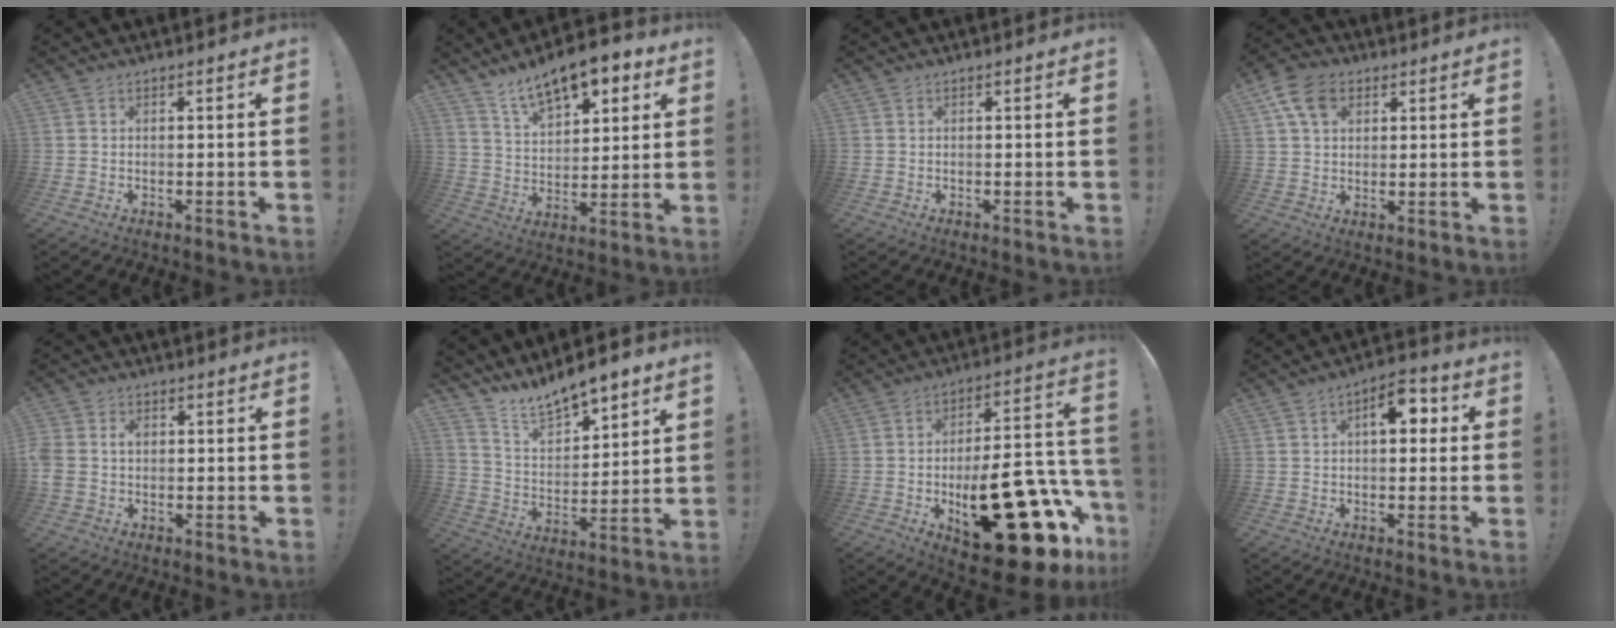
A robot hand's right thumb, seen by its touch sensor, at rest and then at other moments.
{"total": 13.7, "force": [9.8, 6.3, 7.2], "torque": [-0.112, -0.066, 0.175]}
{"total": 0.0}
{"total": 10.9, "force": [4.8, 7.8, 5.9], "torque": [-0.093, -0.007, 0.096]}
{"total": 4.2, "force": [0.1, 3.4, 2.5], "torque": [-0.050, 0.003, 0.001]}
{"total": 10.6, "force": [9.9, 2.7, 2.6], "torque": [-0.050, -0.086, 0.183]}
{"total": 29.5, "force": [-9.5, 13.2, 24.6], "torque": [-0.336, 0.040, -0.134]}
{"total": 8.7, "force": [1.9, 4.9, 6.9], "torque": [-0.081, 0.003, 0.027]}